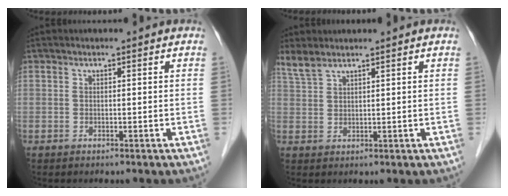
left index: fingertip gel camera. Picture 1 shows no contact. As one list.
[{"total": 2.9, "force": [2.6, 0.4, 1.0], "torque": [-0.029, 0.012, 0.061]}]